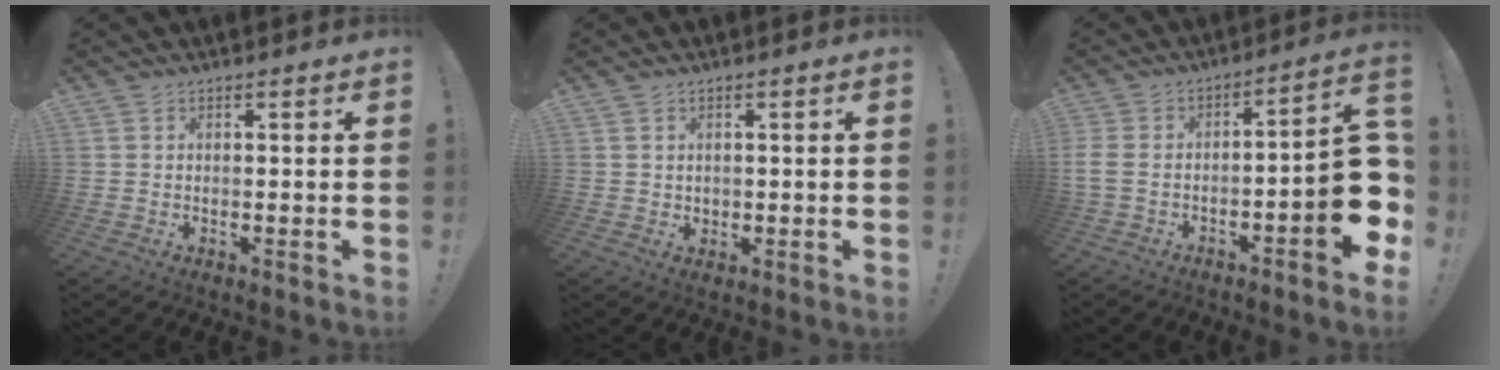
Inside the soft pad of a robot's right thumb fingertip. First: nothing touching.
{"total": 2.4, "force": [0.8, 2.3, 0.4], "torque": [0.000, -0.003, 0.014]}
{"total": 14.4, "force": [-3.9, 4.4, 13.1], "torque": [-0.182, 0.019, -0.060]}